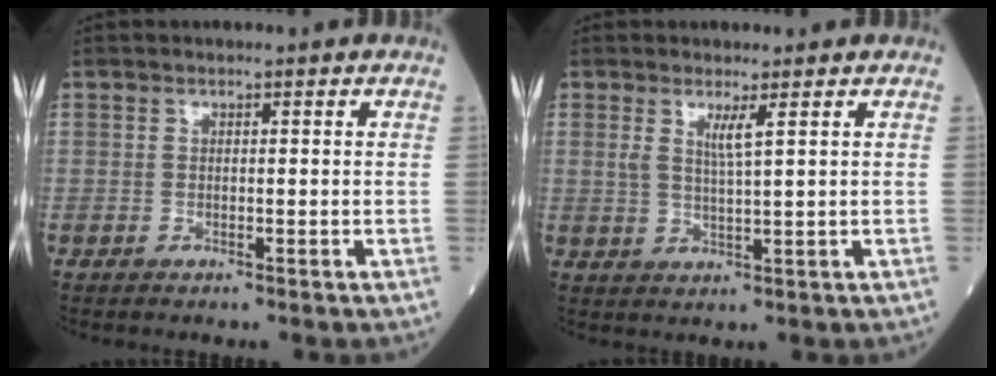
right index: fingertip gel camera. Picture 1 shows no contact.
{"total": 2.7, "force": [1.3, -0.3, 2.3], "torque": [-0.049, -0.007, 0.028]}